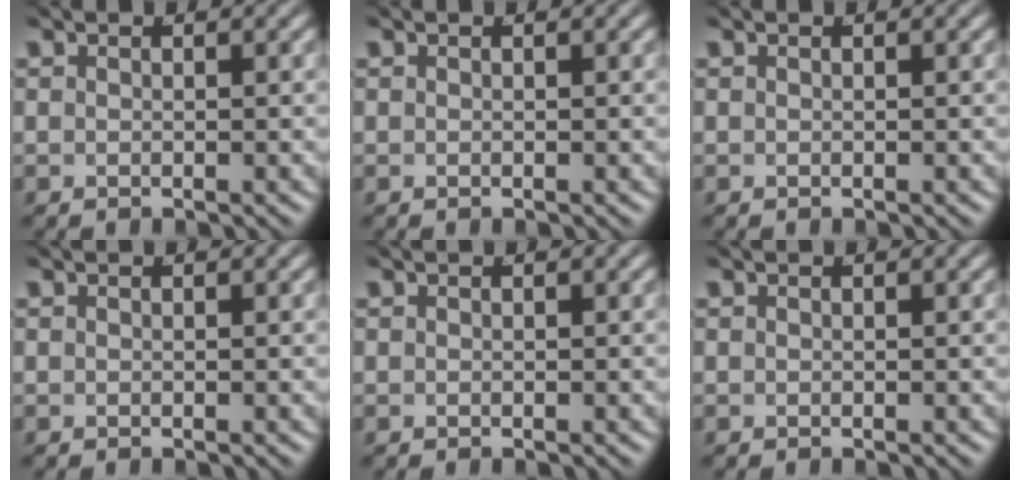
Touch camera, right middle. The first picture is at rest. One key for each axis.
{"total": 1.2, "fx": -0.2, "fy": -1.2, "fz": -0.4, "tx": 0.018, "ty": -0.011, "tz": 0.007}
{"total": 0.0}
{"total": 0.0}
{"total": 0.0}
{"total": 0.0}